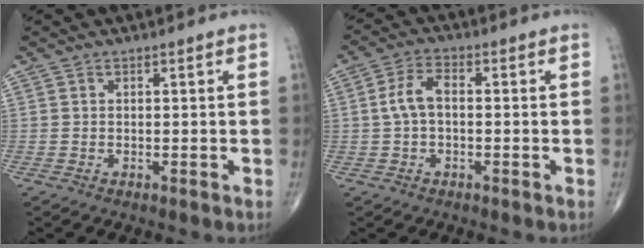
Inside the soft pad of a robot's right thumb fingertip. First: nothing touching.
{"total": 5.1, "force": [0.0, 2.8, 4.3], "torque": [-0.090, 0.018, -0.007]}